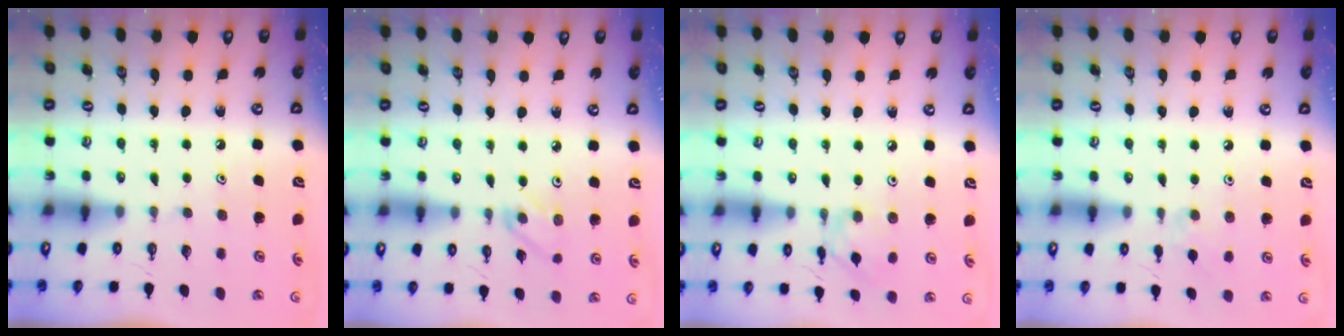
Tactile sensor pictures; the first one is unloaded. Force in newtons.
{"total": 2.8, "press": 2.7, "slide": 0.4}
{"total": 5.8, "press": 5.8, "slide": 0.3}
{"total": 4.5, "press": 4.5, "slide": 0.7}